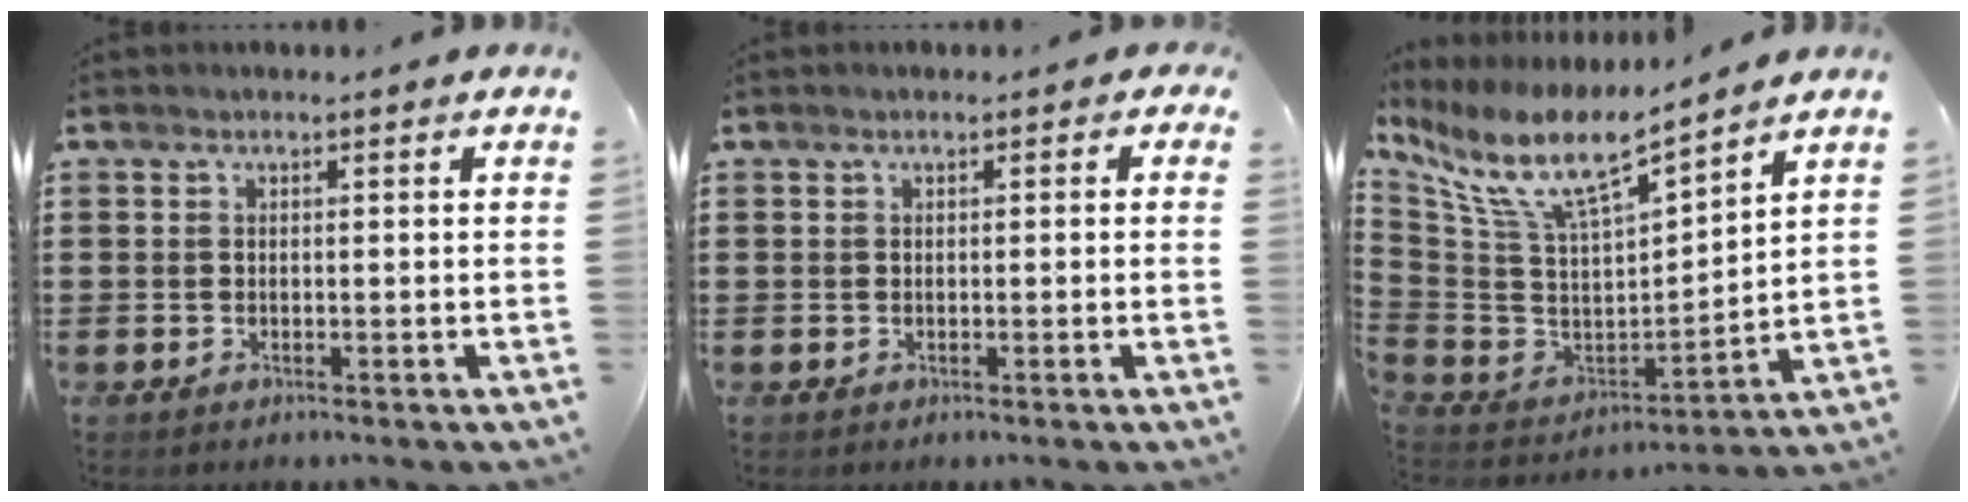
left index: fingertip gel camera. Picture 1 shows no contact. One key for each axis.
{"total": 0.5, "fx": 0.1, "fy": 0.3, "fz": 0.3, "tx": -0.008, "ty": 0.004, "tz": 0.001}
{"total": 10.7, "fx": 7.8, "fy": 2.3, "fz": 7.0, "tx": -0.167, "ty": -0.053, "tz": 0.133}